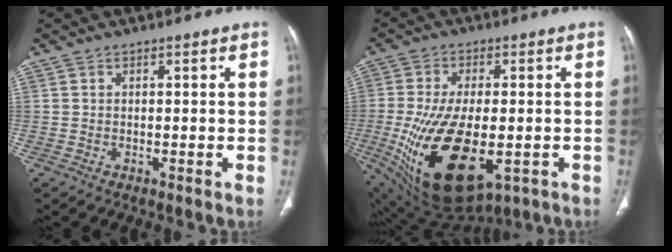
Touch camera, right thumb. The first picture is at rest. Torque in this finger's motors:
{"motor_torque": [0.17, 1.49, 2.48, -0.29, 0.70]}